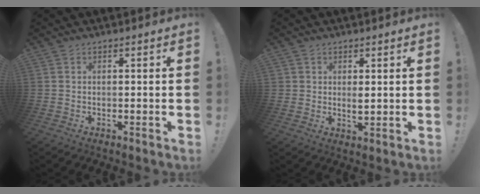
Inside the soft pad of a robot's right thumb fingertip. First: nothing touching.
{"total": 3.7, "force": [1.2, 3.3, 1.1], "torque": [-0.012, -0.009, 0.021]}